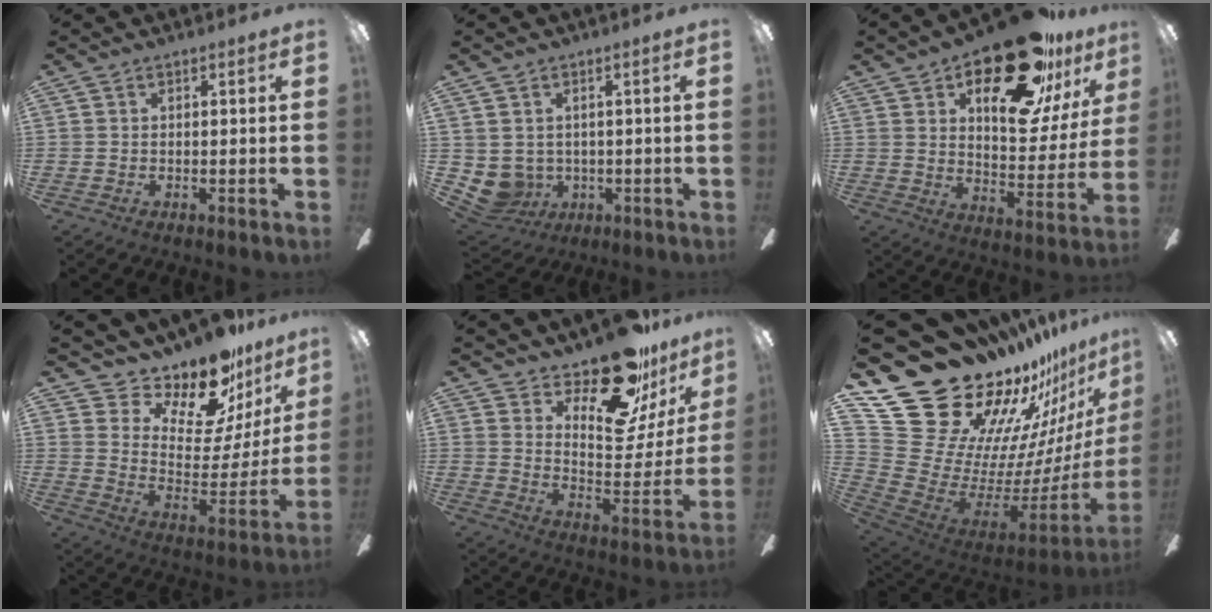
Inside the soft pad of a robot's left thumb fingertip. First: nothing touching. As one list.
[{"total": 5.5, "force": [0.4, 5.4, 0.8], "torque": [-0.063, -0.013, 0.010]}, {"total": 26.1, "force": [17.2, 11.2, 16.2], "torque": [-0.232, -0.096, 0.283]}, {"total": 17.3, "force": [15.1, 5.8, 6.3], "torque": [-0.095, -0.127, 0.253]}, {"total": 19.9, "force": [15.7, 7.3, 9.8], "torque": [-0.130, -0.117, 0.265]}, {"total": 29.7, "force": [22.1, 15.4, 12.5], "torque": [-0.185, -0.209, 0.470]}]